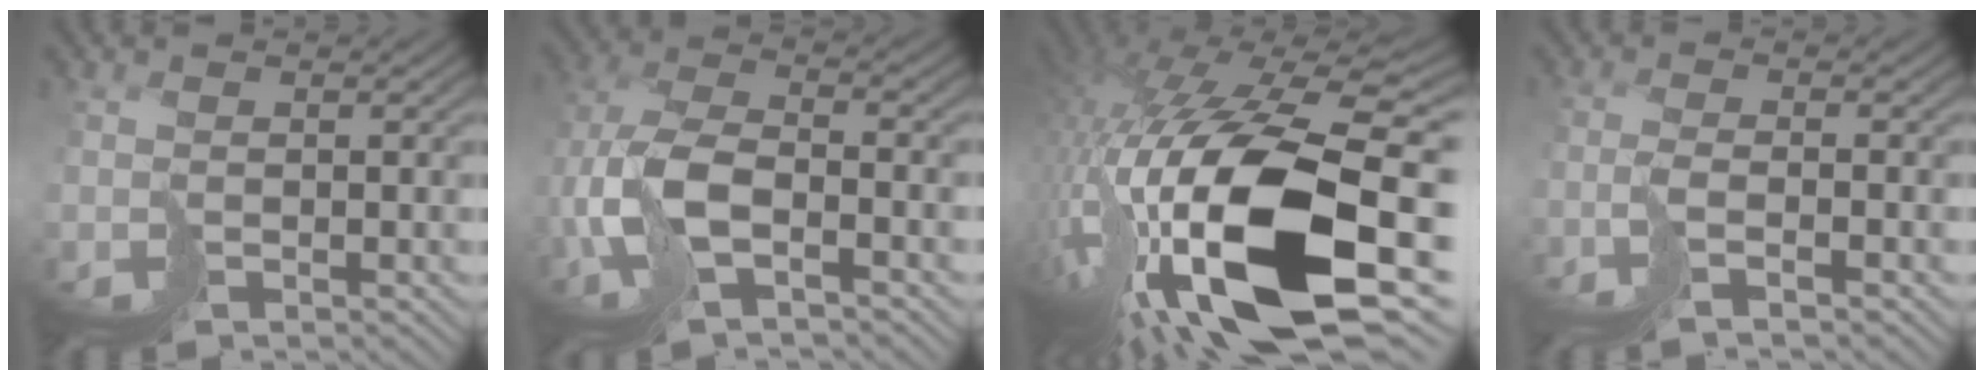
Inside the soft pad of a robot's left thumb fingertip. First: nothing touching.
{"total": 9.2, "force": [-2.7, 4.3, 7.7], "torque": [-0.182, -0.005, -0.064]}
{"total": 20.7, "force": [-3.8, 10.6, 17.4], "torque": [-0.383, -0.071, -0.049]}
{"total": 2.4, "force": [-1.4, -0.2, 2.0], "torque": [-0.025, 0.006, -0.042]}